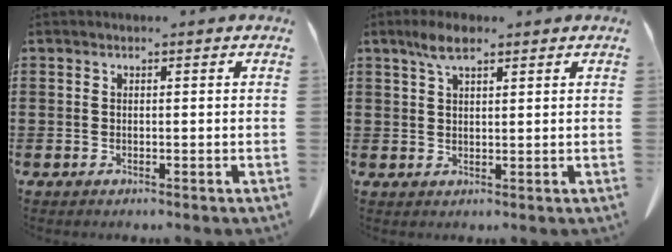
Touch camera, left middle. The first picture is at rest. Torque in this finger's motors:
{"motor_torque": [1.05, 1.09, 0.61, 0.16]}